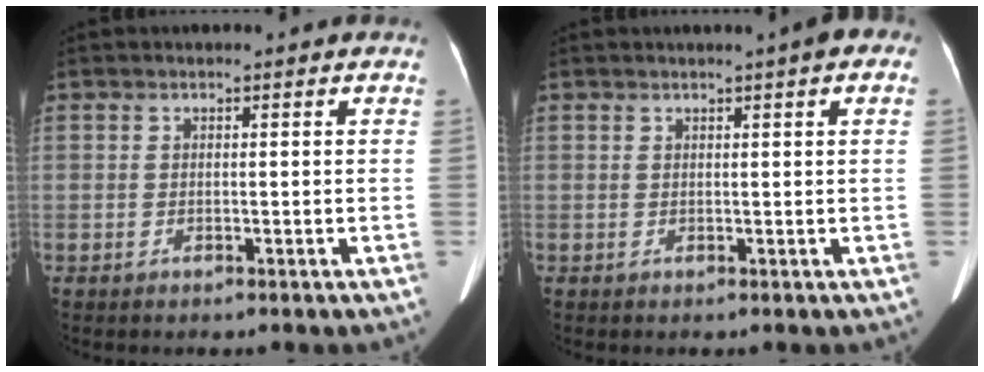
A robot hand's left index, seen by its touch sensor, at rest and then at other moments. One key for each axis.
{"total": 3.1, "fx": 1.6, "fy": 0.4, "fz": 2.6, "tx": -0.029, "ty": 0.014, "tz": 0.016}